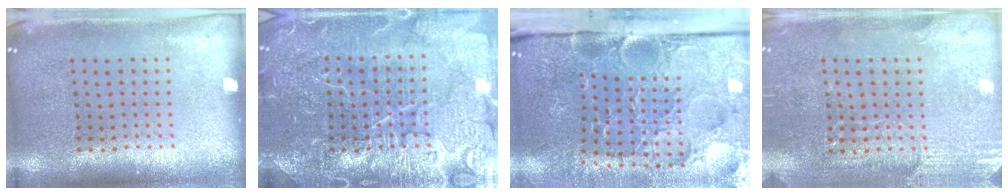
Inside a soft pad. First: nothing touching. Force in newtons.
{"total": 7.0, "press": 6.9, "slide": 0.9}
{"total": 5.3, "press": 4.2, "slide": 3.3}
{"total": 2.8, "press": 2.7, "slide": 0.8}